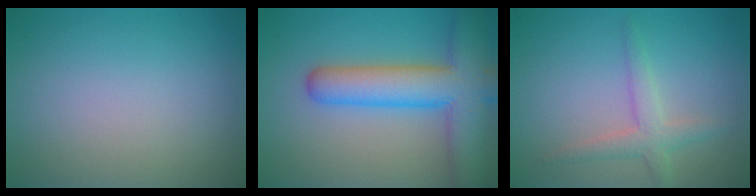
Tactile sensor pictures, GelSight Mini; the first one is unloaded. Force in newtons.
{"total": 9.0, "press": 9.0, "slide": 0.4}
{"total": 2.5, "press": 2.5, "slide": 0.2}